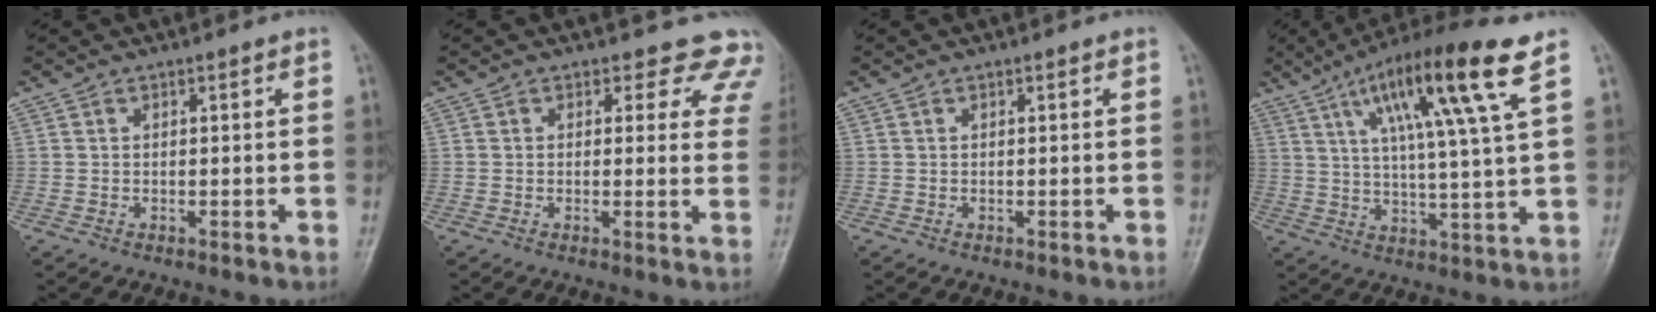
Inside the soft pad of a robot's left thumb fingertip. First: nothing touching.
{"total": 8.8, "force": [7.4, 4.6, 1.5], "torque": [0.041, -0.030, 0.047]}
{"total": 0.0}
{"total": 17.0, "force": [8.1, 1.2, 14.9], "torque": [-0.252, -0.013, 0.131]}